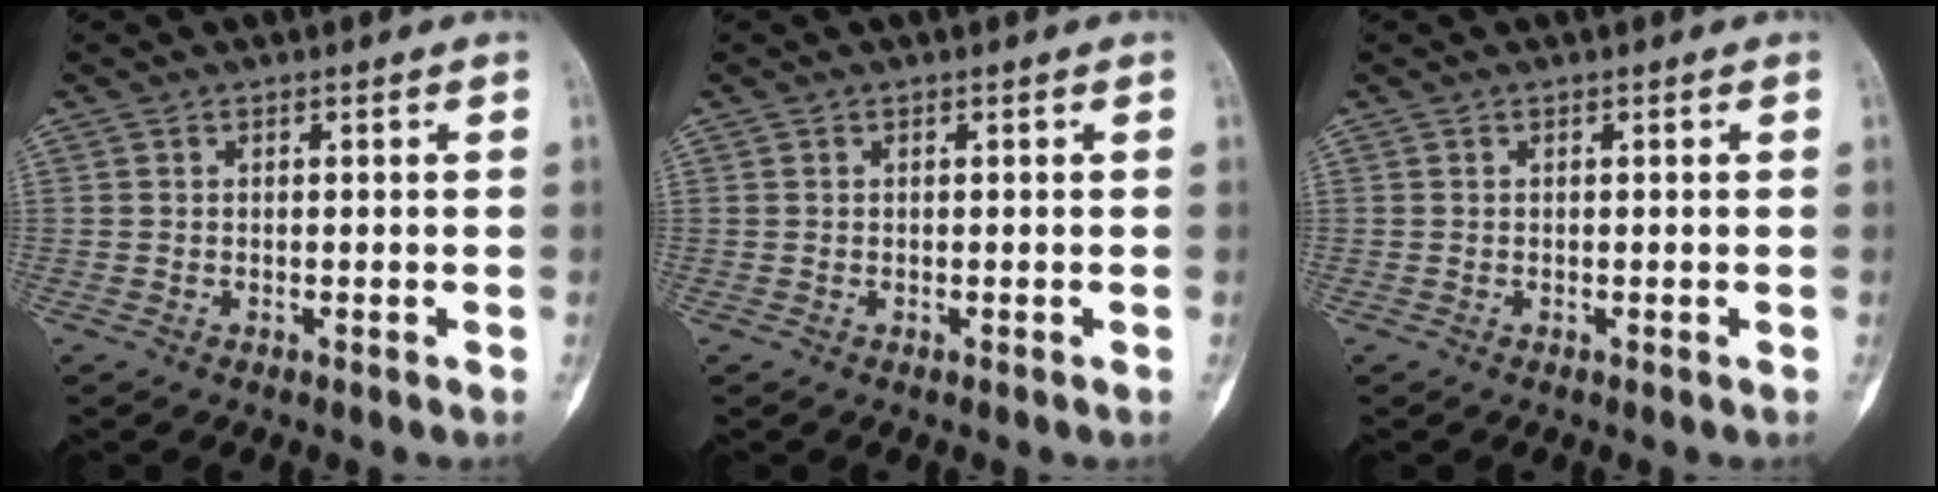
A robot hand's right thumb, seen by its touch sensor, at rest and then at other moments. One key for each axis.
{"total": 0.0}
{"total": 0.0}